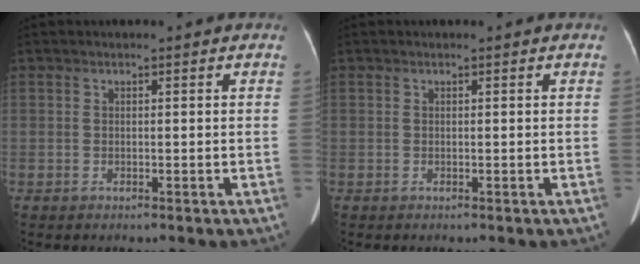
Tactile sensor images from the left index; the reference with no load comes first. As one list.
[{"total": 0.0}]